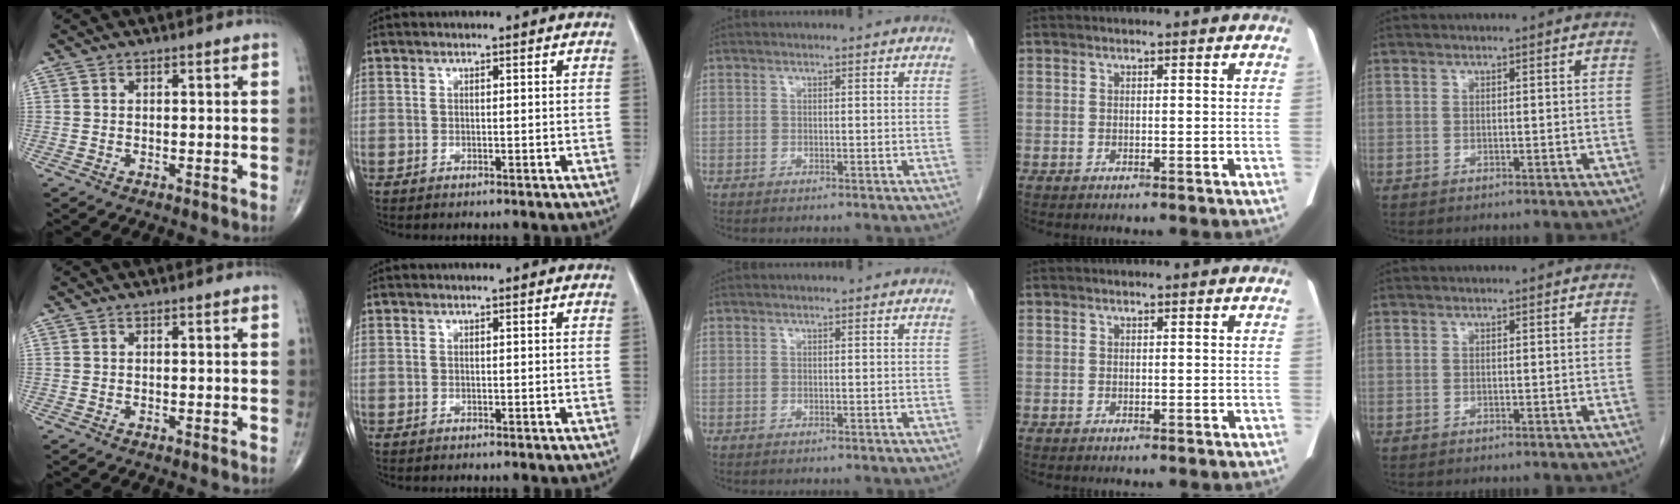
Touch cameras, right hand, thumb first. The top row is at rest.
{}